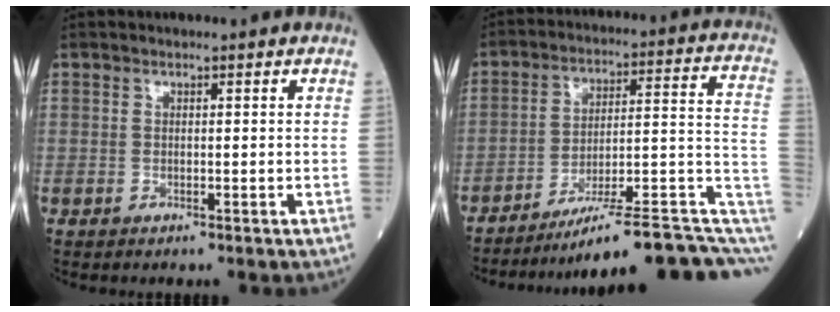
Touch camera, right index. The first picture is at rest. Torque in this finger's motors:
{"motor_torque": [-0.05, -1.41, 0.26, 0.12]}